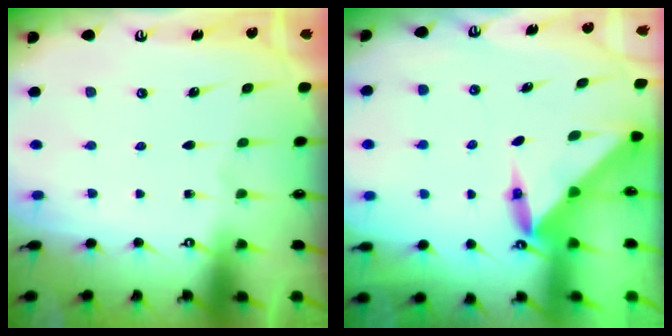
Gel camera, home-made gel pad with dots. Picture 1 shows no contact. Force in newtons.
{"total": 3.8, "press": 3.8, "slide": 0.4}